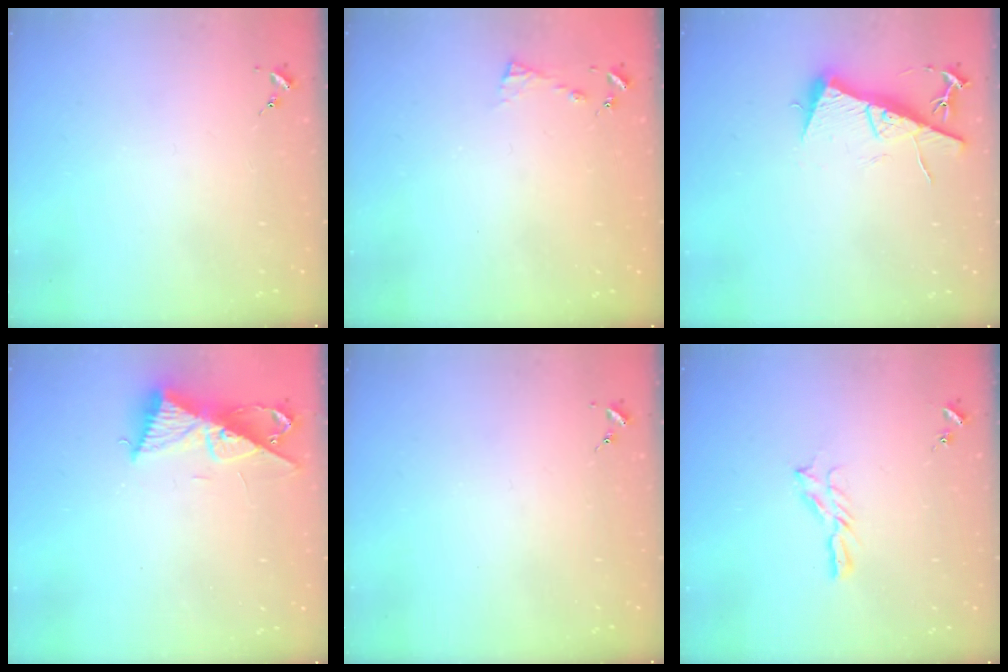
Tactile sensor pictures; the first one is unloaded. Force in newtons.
{"total": 4.0, "press": 4.0, "slide": 0.4}
{"total": 11.0, "press": 11.0, "slide": 0.7}
{"total": 10.0, "press": 10.0, "slide": 0.6}
{"total": 0.0}
{"total": 6.2, "press": 6.2, "slide": 0.1}